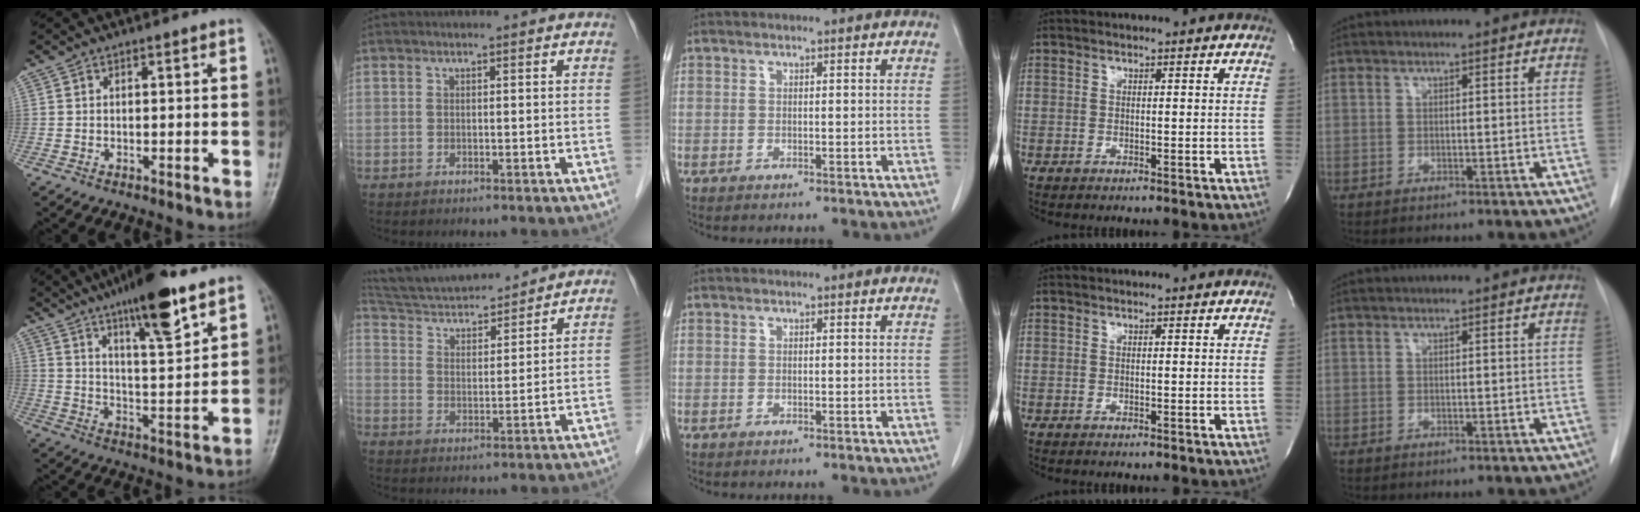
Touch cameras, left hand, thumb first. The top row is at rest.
{"thumb": {"total": 15.0, "force": [9.8, 3.1, 11.0], "torque": [-0.163, -0.049, 0.162]}, "index": {"total": 15.6, "force": [14.5, 2.7, 5.1], "torque": [-0.090, 0.025, 0.242]}}